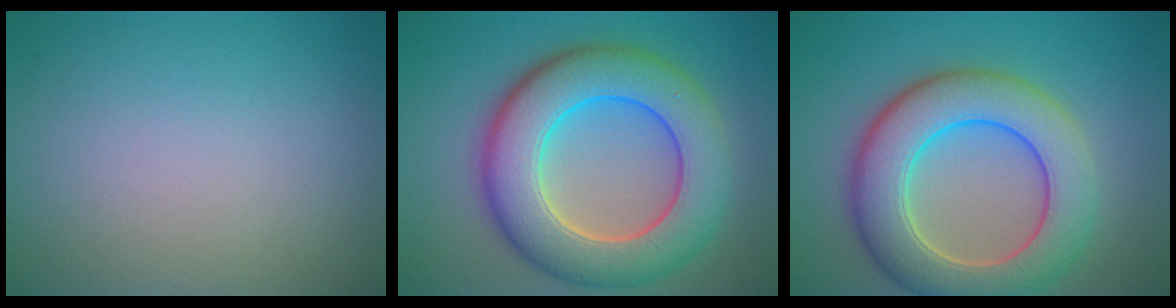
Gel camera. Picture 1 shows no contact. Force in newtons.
{"total": 10.7, "press": 10.7, "slide": 0.6}
{"total": 9.4, "press": 9.4, "slide": 0.5}